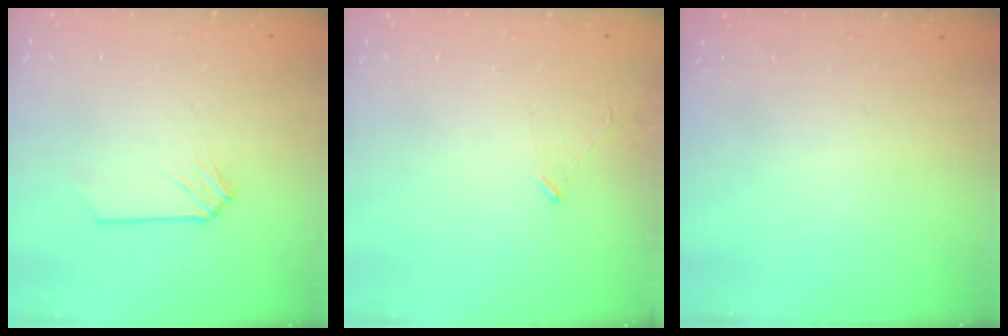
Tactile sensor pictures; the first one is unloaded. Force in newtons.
{"total": 2.4, "press": 2.4, "slide": 0.2}
{"total": 0.0}